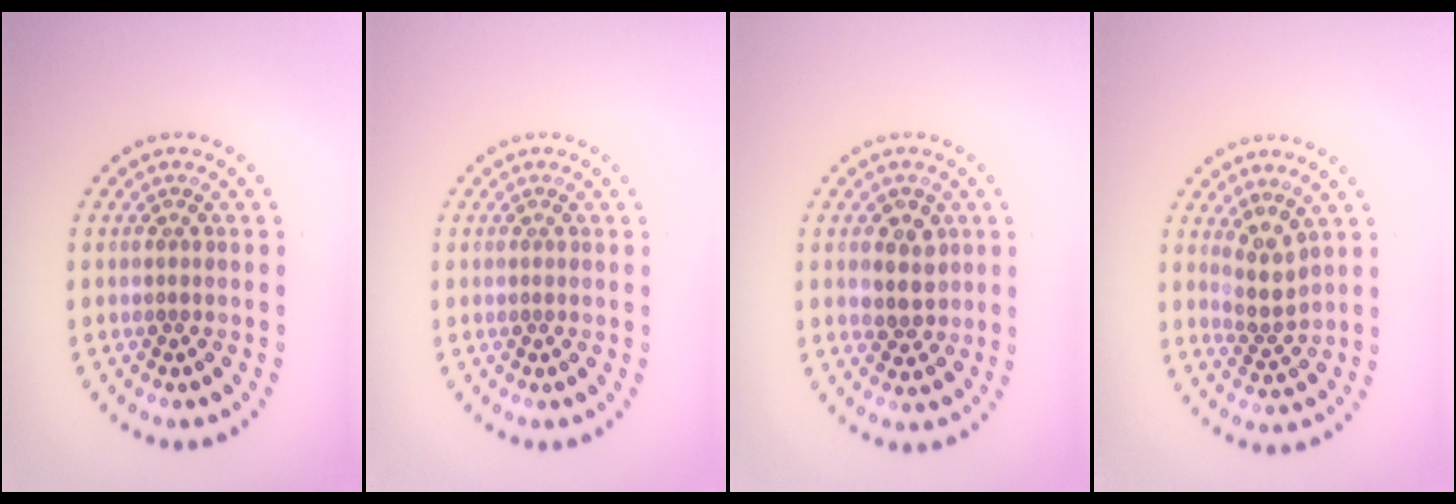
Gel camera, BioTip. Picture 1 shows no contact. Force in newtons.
{"total": 0.0}
{"total": 2.9, "press": 2.8, "slide": 0.9}
{"total": 2.5, "press": 1.8, "slide": 1.7}